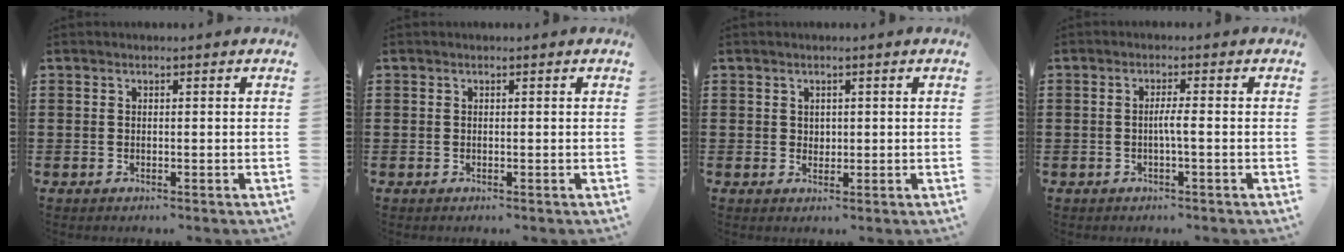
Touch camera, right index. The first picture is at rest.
{"total": 0.0}
{"total": 1.2, "force": [0.6, 1.0, 0.2], "torque": [-0.007, 0.004, 0.013]}
{"total": 2.0, "force": [-0.6, -0.1, 2.0], "torque": [-0.042, -0.006, -0.014]}